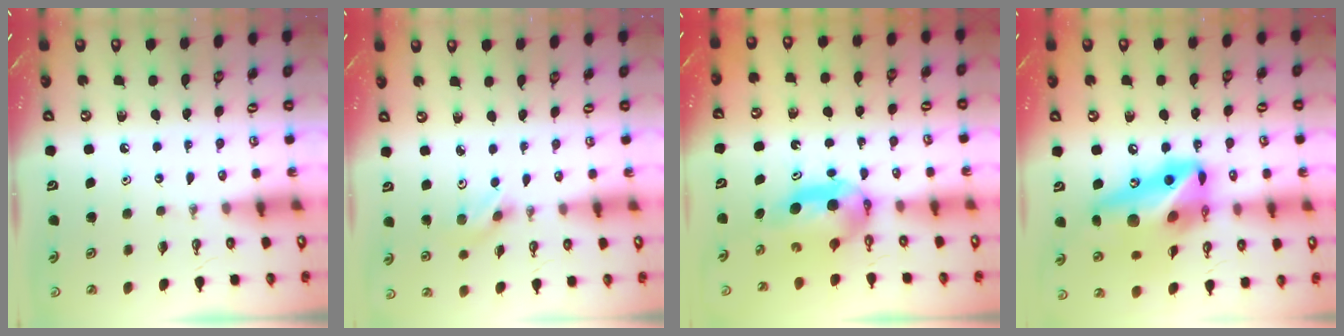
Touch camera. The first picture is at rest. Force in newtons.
{"total": 2.9, "press": 2.8, "slide": 0.7}
{"total": 8.4, "press": 5.6, "slide": 6.4}
{"total": 22.0, "press": 21.7, "slide": 3.5}